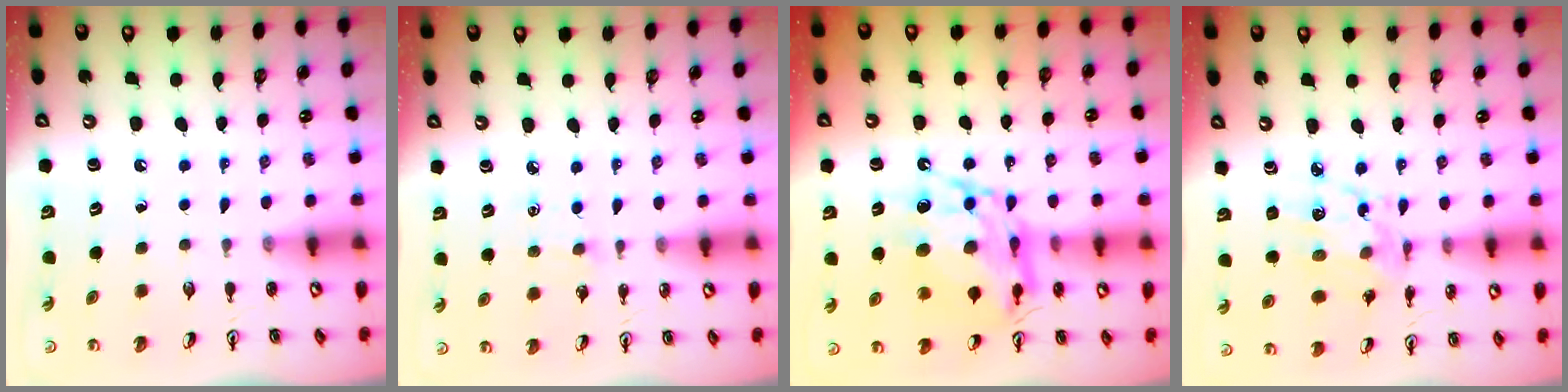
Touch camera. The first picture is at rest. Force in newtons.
{"total": 2.2, "press": 2.2, "slide": 0.4}
{"total": 14.7, "press": 14.6, "slide": 1.5}
{"total": 9.4, "press": 9.4, "slide": 0.6}